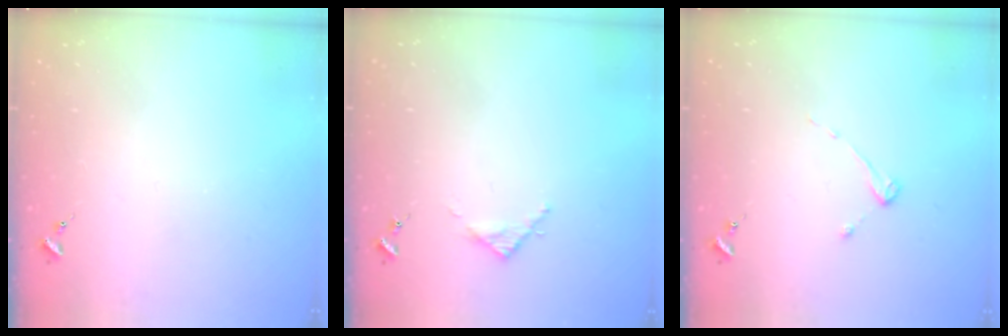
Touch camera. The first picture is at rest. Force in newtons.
{"total": 2.8, "press": 2.8, "slide": 0.4}
{"total": 2.6, "press": 2.5, "slide": 0.4}